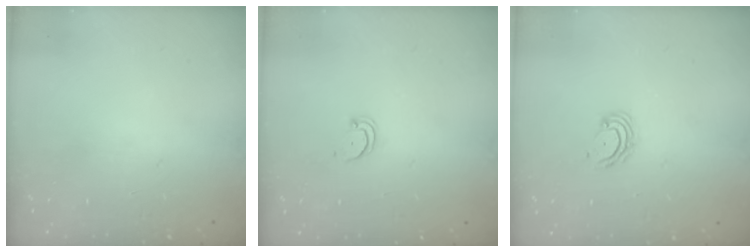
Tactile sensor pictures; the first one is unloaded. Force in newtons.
{"total": 2.5, "press": 2.5, "slide": 0.2}
{"total": 4.1, "press": 4.1, "slide": 0.4}